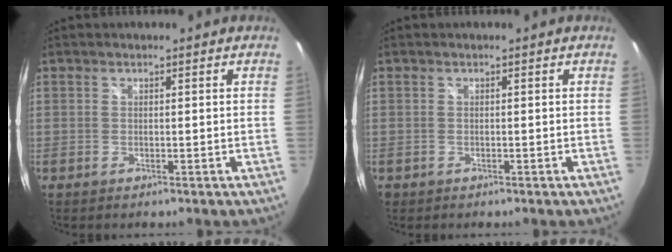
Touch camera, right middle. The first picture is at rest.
{"total": 0.7, "force": [-0.4, 0.6, 0.1], "torque": [-0.004, -0.004, -0.006]}